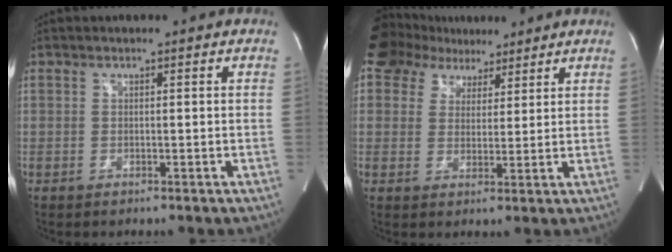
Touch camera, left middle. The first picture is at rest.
{"total": 9.6, "force": [7.4, 5.6, 2.3], "torque": [-0.050, 0.033, 0.123]}